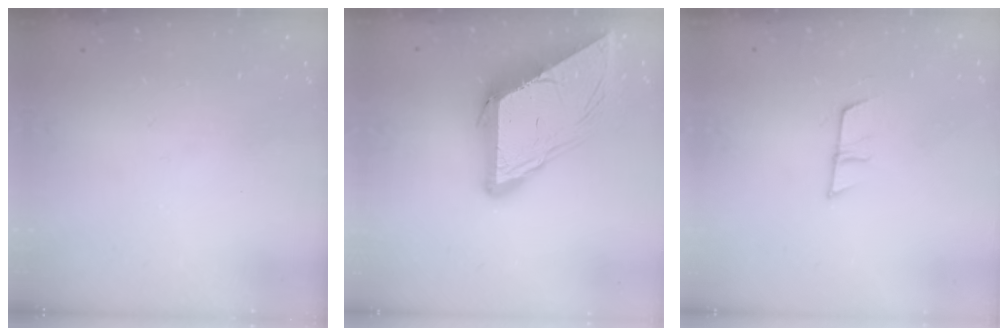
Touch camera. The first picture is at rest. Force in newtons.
{"total": 12.0, "press": 11.9, "slide": 1.2}
{"total": 7.2, "press": 7.1, "slide": 0.5}